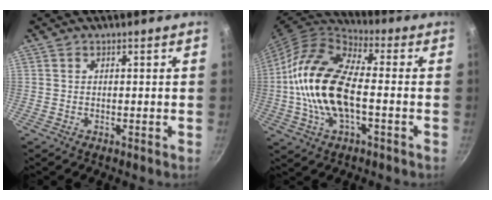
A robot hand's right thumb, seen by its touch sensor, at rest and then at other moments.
{"total": 18.6, "force": [-1.7, 9.2, 16.0], "torque": [-0.296, 0.034, -0.045]}